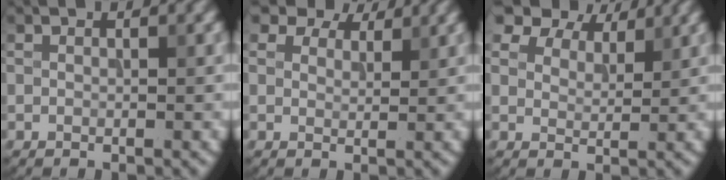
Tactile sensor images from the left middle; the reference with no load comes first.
{"total": 5.4, "force": [4.5, 2.3, 1.7], "torque": [-0.045, -0.007, 0.077]}
{"total": 7.8, "force": [6.6, 3.3, 2.6], "torque": [-0.068, -0.010, 0.120]}